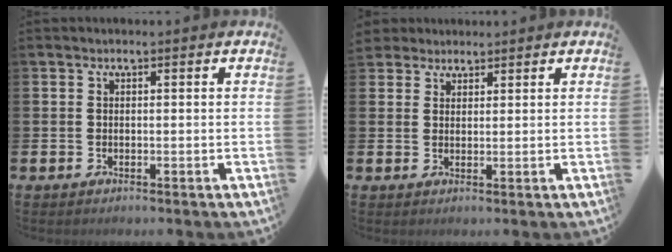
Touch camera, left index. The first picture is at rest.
{"total": 3.0, "force": [2.7, 1.3, -0.2], "torque": [0.005, -0.006, 0.050]}